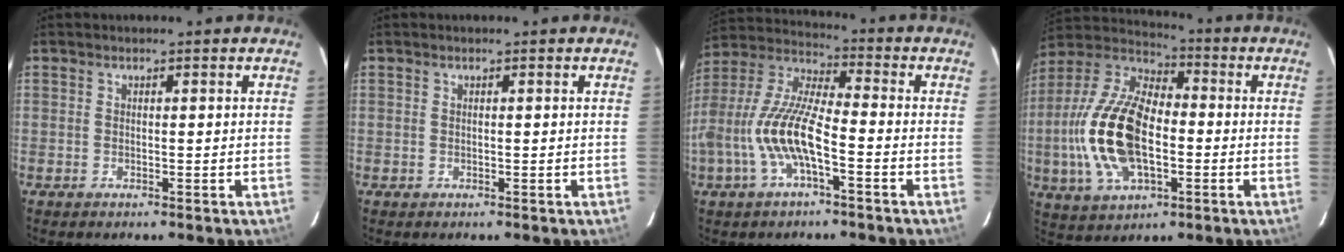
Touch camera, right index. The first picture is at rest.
{"total": 0.0}
{"total": 14.0, "force": [-4.6, 3.9, 12.6], "torque": [-0.262, -0.002, -0.089]}
{"total": 19.8, "force": [-3.0, 10.2, 16.8], "torque": [-0.360, 0.003, -0.055]}